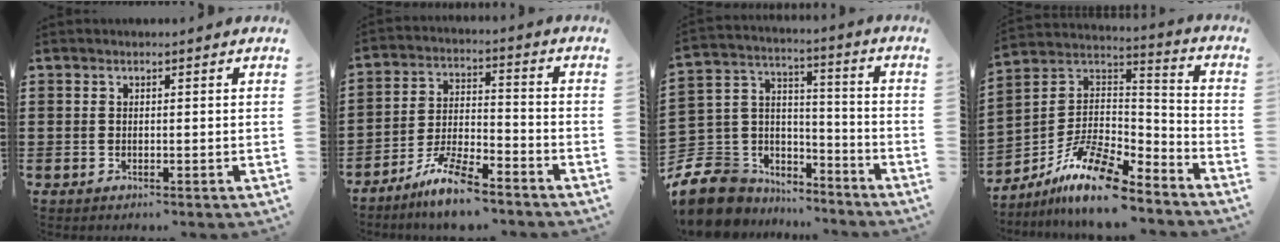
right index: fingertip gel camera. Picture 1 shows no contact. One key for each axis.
{"total": 7.8, "fx": -6.6, "fy": 1.2, "fz": 3.9, "tx": -0.087, "ty": 0.006, "tz": -0.128}
{"total": 8.0, "fx": -5.5, "fy": 5.7, "fz": 1.0, "tx": -0.075, "ty": -0.008, "tz": -0.111}
{"total": 12.0, "fx": -8.9, "fy": 3.7, "fz": 7.2, "tx": -0.151, "ty": 0.019, "tz": -0.176}